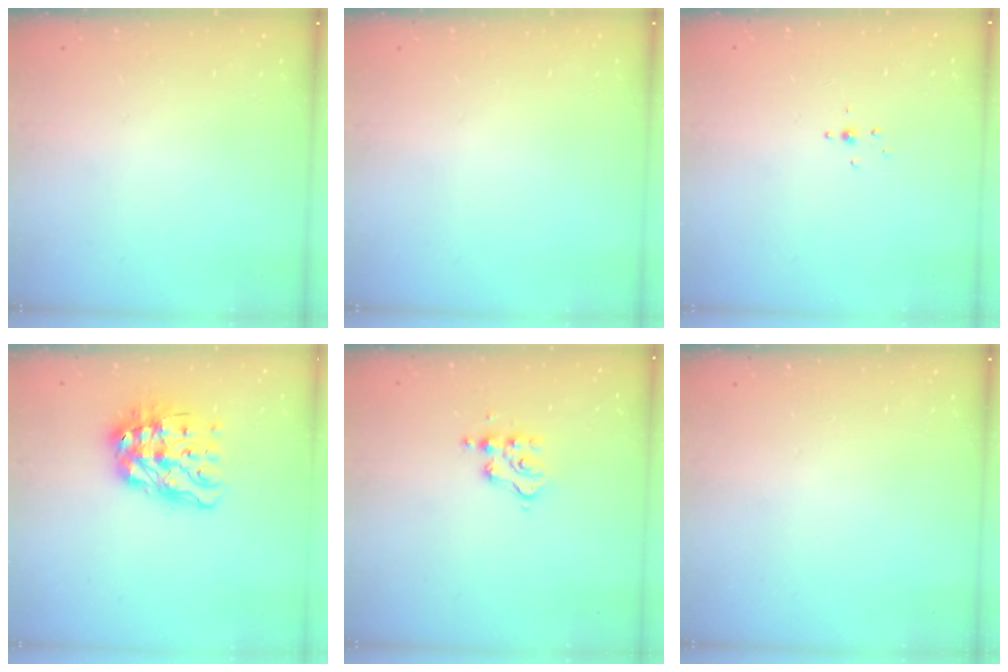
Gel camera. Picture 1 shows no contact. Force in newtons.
{"total": 0.0}
{"total": 2.4, "press": 2.3, "slide": 0.8}
{"total": 13.5, "press": 13.4, "slide": 1.7}
{"total": 6.6, "press": 6.6, "slide": 0.3}
{"total": 0.0}